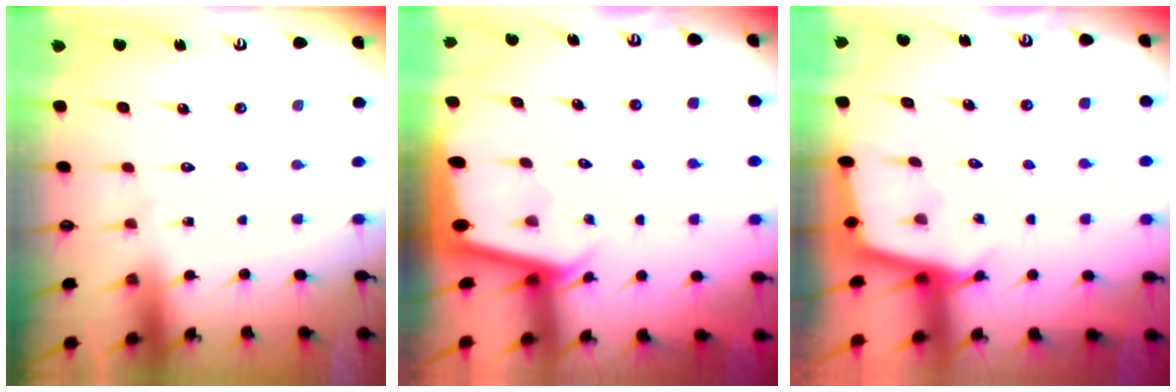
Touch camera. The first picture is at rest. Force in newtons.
{"total": 2.0, "press": 2.0, "slide": 0.1}
{"total": 2.5, "press": 2.5, "slide": 0.2}